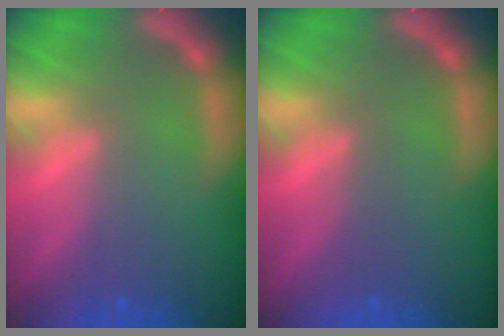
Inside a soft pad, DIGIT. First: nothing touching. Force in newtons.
{"total": 0.0}